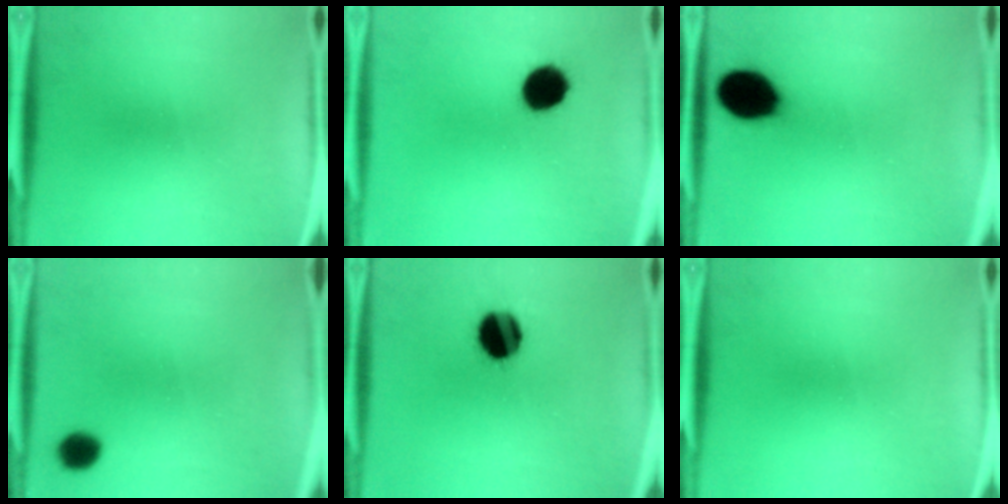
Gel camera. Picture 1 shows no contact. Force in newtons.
{"total": 9.7}
{"total": 13.5}
{"total": 6.0}
{"total": 12.7}
{"total": 0.0}